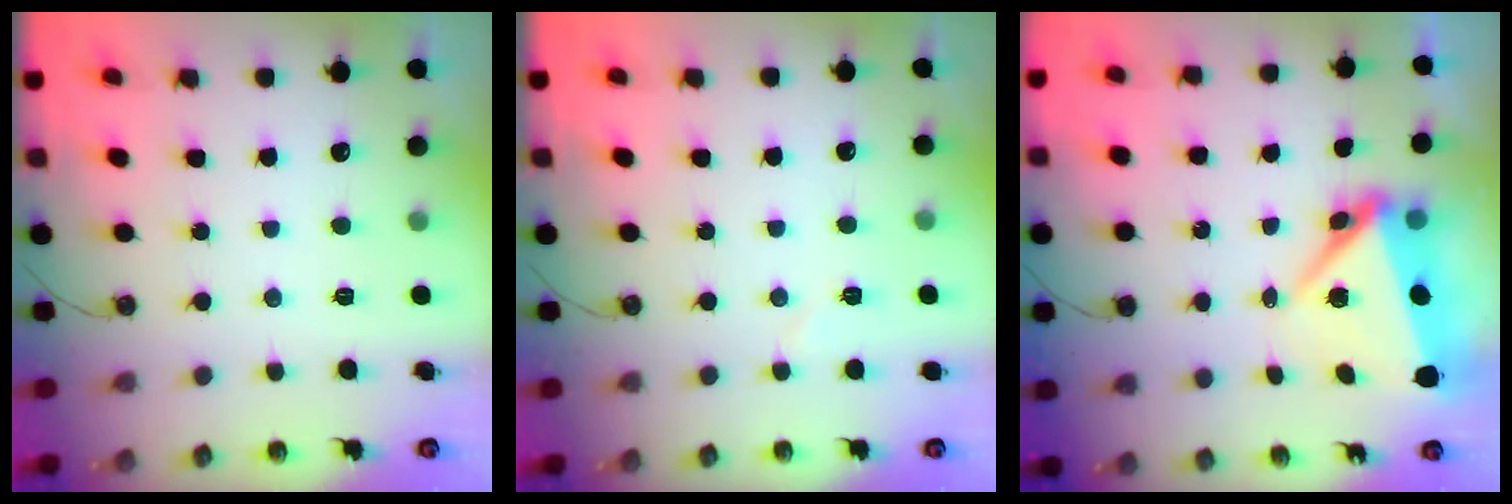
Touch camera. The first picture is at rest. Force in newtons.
{"total": 4.9, "press": 4.5, "slide": 1.9}
{"total": 8.1, "press": 7.9, "slide": 1.8}